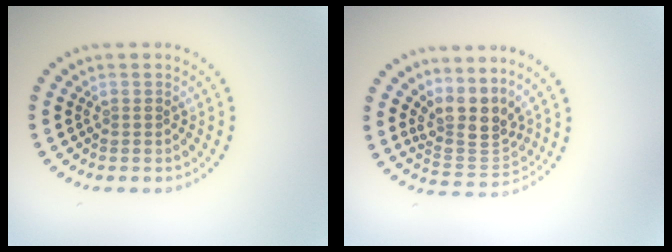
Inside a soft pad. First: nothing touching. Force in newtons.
{"total": 3.9, "press": 2.9, "slide": 2.6}